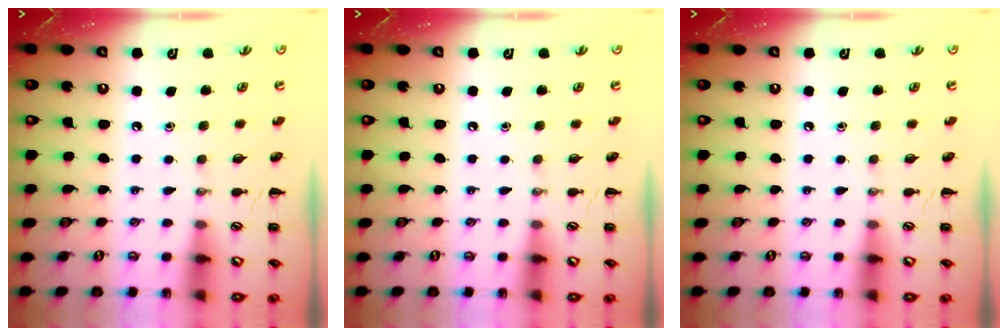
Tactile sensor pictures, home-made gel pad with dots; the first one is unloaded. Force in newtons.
{"total": 0.0}
{"total": 0.0}